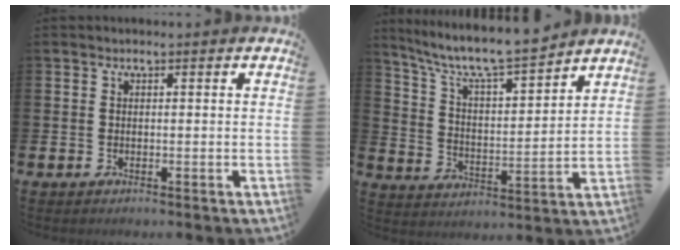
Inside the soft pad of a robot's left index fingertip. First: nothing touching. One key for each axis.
{"total": 8.5, "fx": 7.9, "fy": 0.8, "fz": 3.1, "tx": -0.101, "ty": -0.056, "tz": 0.135}